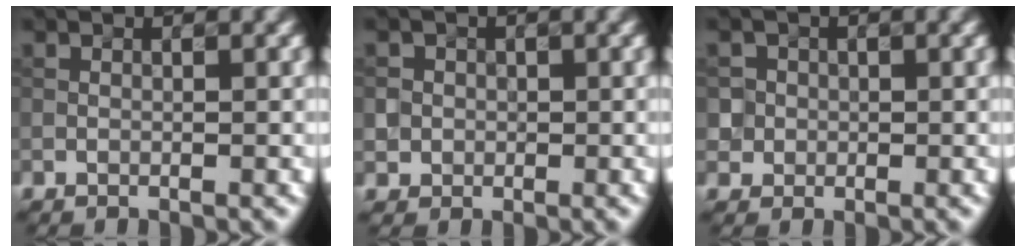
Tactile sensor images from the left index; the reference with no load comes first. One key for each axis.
{"total": 2.3, "fx": 0.1, "fy": 2.2, "fz": 0.3, "tx": 0.004, "ty": 0.003, "tz": 0.007}
{"total": 2.6, "fx": 0.1, "fy": 2.6, "fz": 0.4, "tx": -0.001, "ty": 0.007, "tz": 0.006}